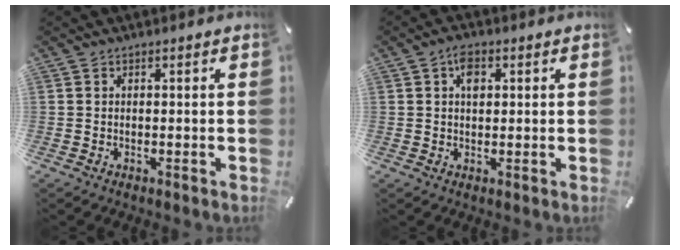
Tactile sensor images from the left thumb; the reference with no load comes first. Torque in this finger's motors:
{"motor_torque": [0.60, 0.68, 0.42, -0.47, 0.11]}